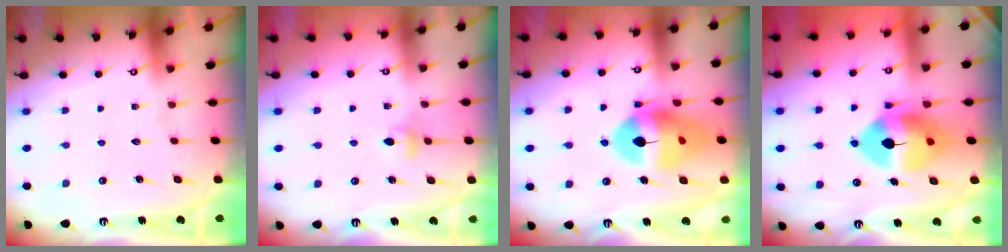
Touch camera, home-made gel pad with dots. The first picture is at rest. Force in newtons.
{"total": 3.4, "press": 3.3, "slide": 0.8}
{"total": 16.1, "press": 16.0, "slide": 1.7}
{"total": 13.1, "press": 12.9, "slide": 2.3}